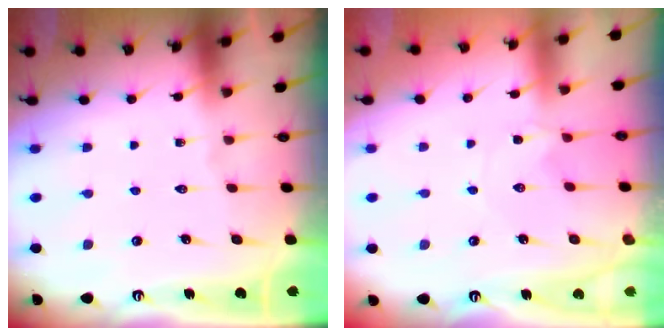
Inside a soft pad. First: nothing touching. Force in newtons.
{"total": 0.0}